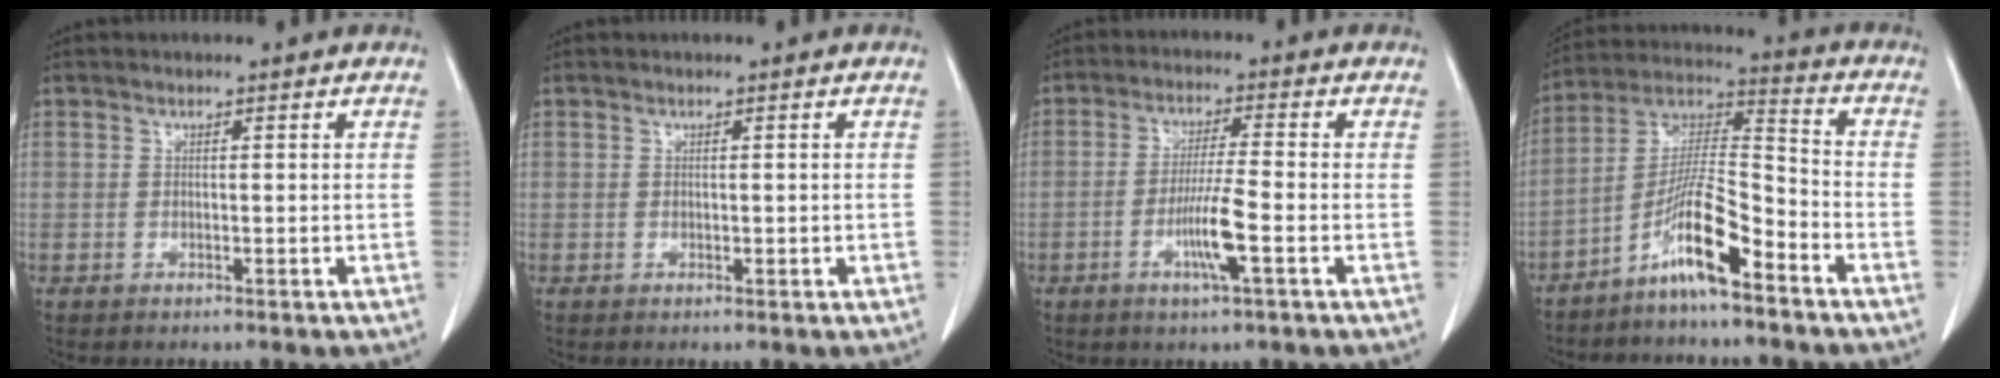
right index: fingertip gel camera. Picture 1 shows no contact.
{"total": 0.6, "force": [-0.1, 0.4, 0.5], "torque": [-0.008, 0.002, 0.002]}
{"total": 6.6, "force": [-2.4, -0.2, 6.1], "torque": [-0.116, -0.008, -0.046]}
{"total": 10.7, "force": [-6.8, 1.0, 8.2], "torque": [-0.165, 0.007, -0.132]}